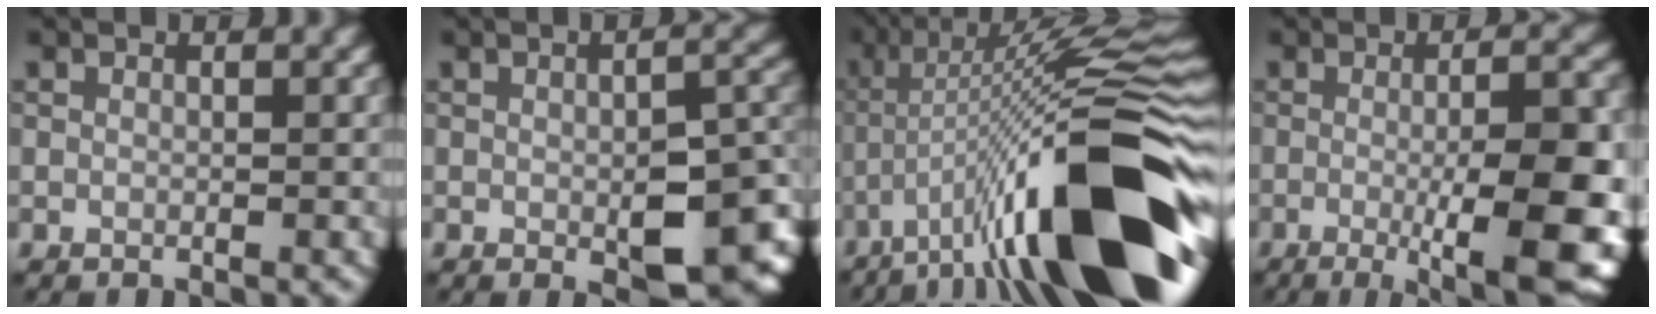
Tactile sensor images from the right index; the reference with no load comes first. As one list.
[{"total": 8.1, "force": [-2.1, 3.0, 7.2], "torque": [-0.098, -0.012, -0.024]}, {"total": 17.5, "force": [-7.5, 4.6, 15.1], "torque": [-0.232, 0.020, -0.126]}, {"total": 11.3, "force": [-2.4, 2.9, 10.6], "torque": [-0.138, -0.004, -0.033]}]